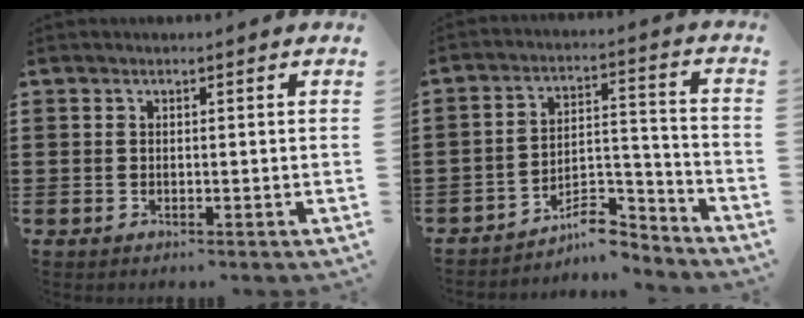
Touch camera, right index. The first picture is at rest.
{"total": 8.5, "force": [-7.1, 2.6, 4.0], "torque": [-0.056, 0.025, -0.130]}